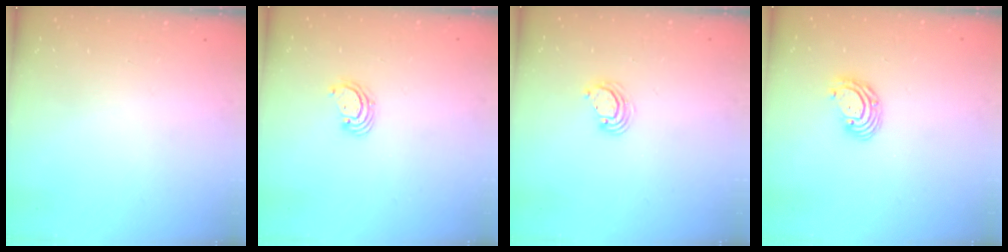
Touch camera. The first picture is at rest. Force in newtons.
{"total": 3.1, "press": 3.1, "slide": 0.1}
{"total": 4.1, "press": 4.1, "slide": 0.2}
{"total": 6.4, "press": 6.3, "slide": 1.2}